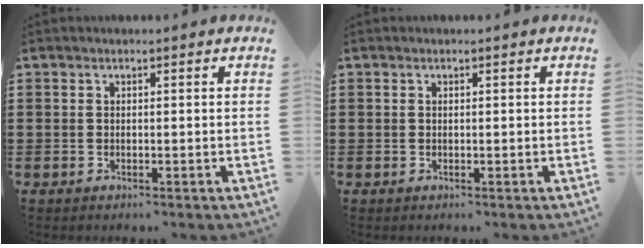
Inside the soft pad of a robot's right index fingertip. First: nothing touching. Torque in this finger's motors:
{"motor_torque": [-0.09, 0.19, -0.04, -0.01]}